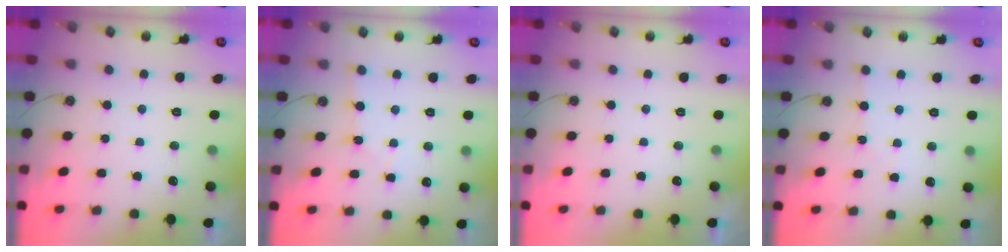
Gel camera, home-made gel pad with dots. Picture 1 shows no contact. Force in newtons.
{"total": 2.6, "press": 2.6, "slide": 0.3}
{"total": 0.0}
{"total": 2.6, "press": 2.6, "slide": 0.3}